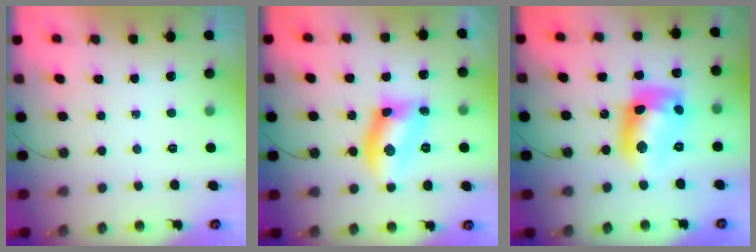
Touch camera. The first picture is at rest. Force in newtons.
{"total": 12.1, "press": 11.8, "slide": 2.7}
{"total": 13.6, "press": 13.6, "slide": 1.2}